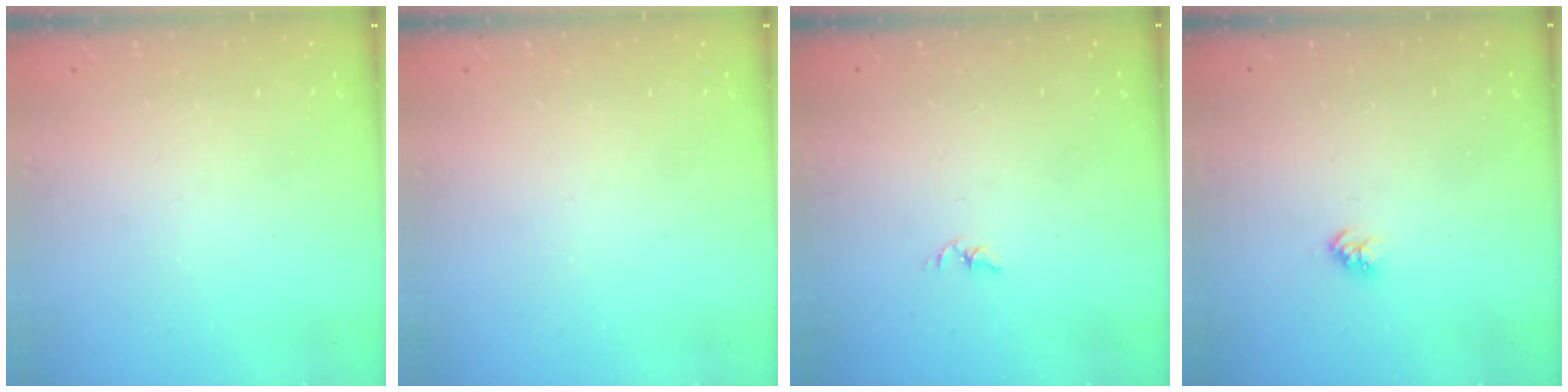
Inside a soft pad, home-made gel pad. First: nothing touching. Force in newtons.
{"total": 0.0}
{"total": 1.8, "press": 1.7, "slide": 0.3}
{"total": 3.0, "press": 3.0, "slide": 0.3}